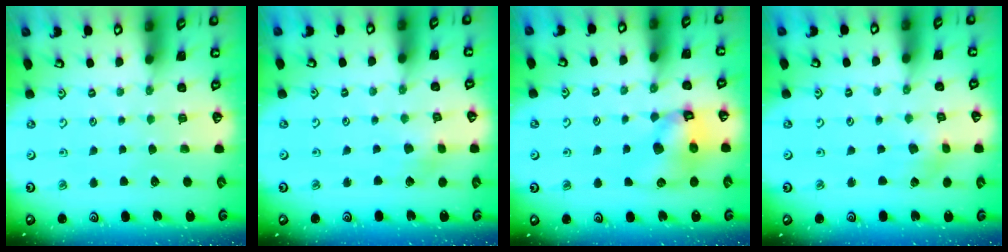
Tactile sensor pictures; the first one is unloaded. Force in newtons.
{"total": 2.8, "press": 2.8, "slide": 0.6}
{"total": 10.9, "press": 10.8, "slide": 1.5}
{"total": 2.2, "press": 2.1, "slide": 0.6}